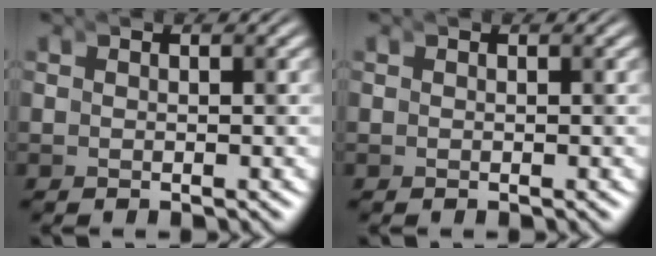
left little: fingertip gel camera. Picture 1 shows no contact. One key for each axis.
{"total": 0.0}